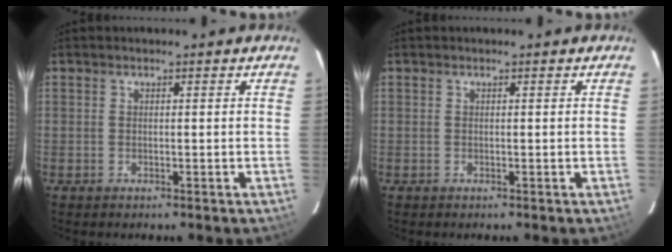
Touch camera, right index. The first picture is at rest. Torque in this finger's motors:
{"motor_torque": [0.01, -0.01, 0.01, 0.00]}